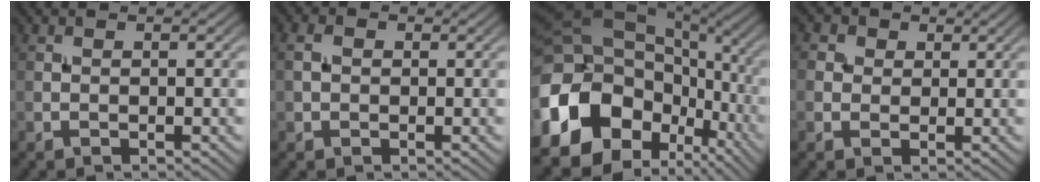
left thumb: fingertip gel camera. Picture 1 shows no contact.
{"total": 2.2, "force": [0.2, 1.7, 1.3], "torque": [-0.035, 0.004, 0.001]}
{"total": 18.5, "force": [-6.1, 13.8, 10.8], "torque": [-0.265, -0.024, -0.098]}
{"total": 3.4, "force": [1.4, 2.9, 1.2], "torque": [-0.043, -0.001, 0.017]}